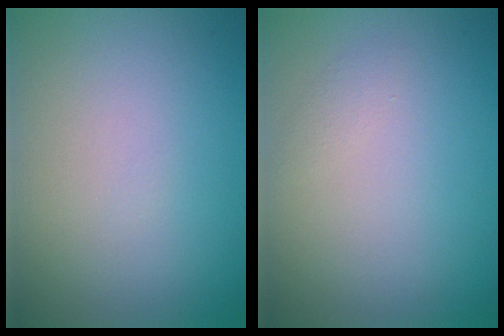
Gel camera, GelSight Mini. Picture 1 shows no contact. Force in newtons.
{"total": 0.6, "press": 0.6, "slide": 0.1}